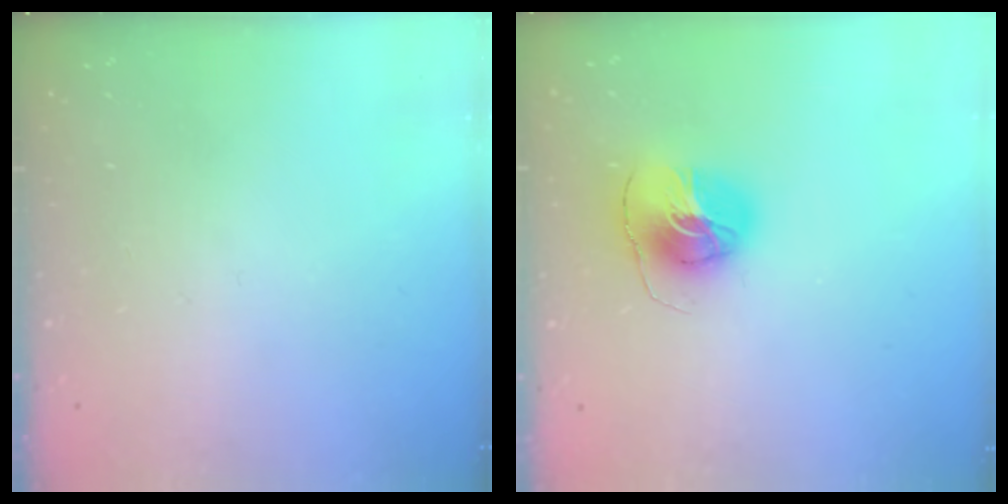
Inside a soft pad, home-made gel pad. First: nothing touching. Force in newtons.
{"total": 9.1, "press": 9.1, "slide": 0.8}